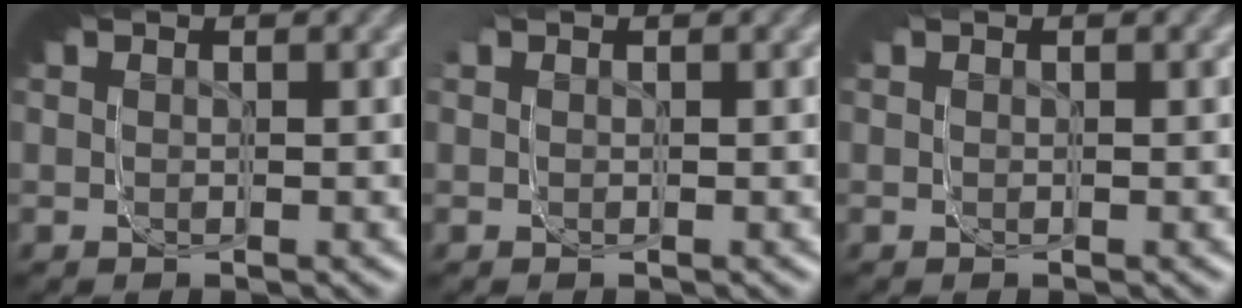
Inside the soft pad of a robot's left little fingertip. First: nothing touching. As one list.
[{"total": 0.9, "force": [0.6, -0.4, -0.5], "torque": [0.007, 0.002, 0.010]}, {"total": 0.0}]